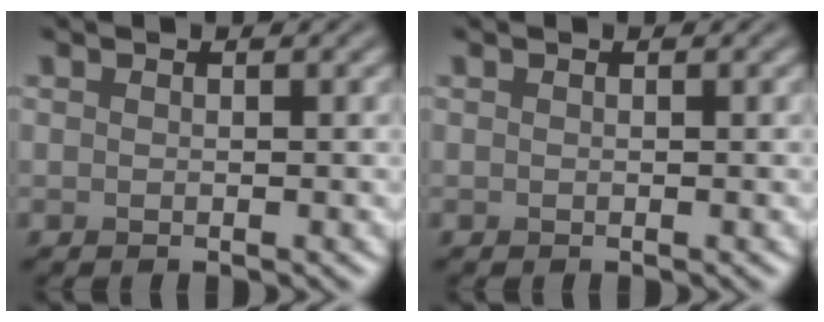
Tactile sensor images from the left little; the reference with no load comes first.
{"total": 0.0}